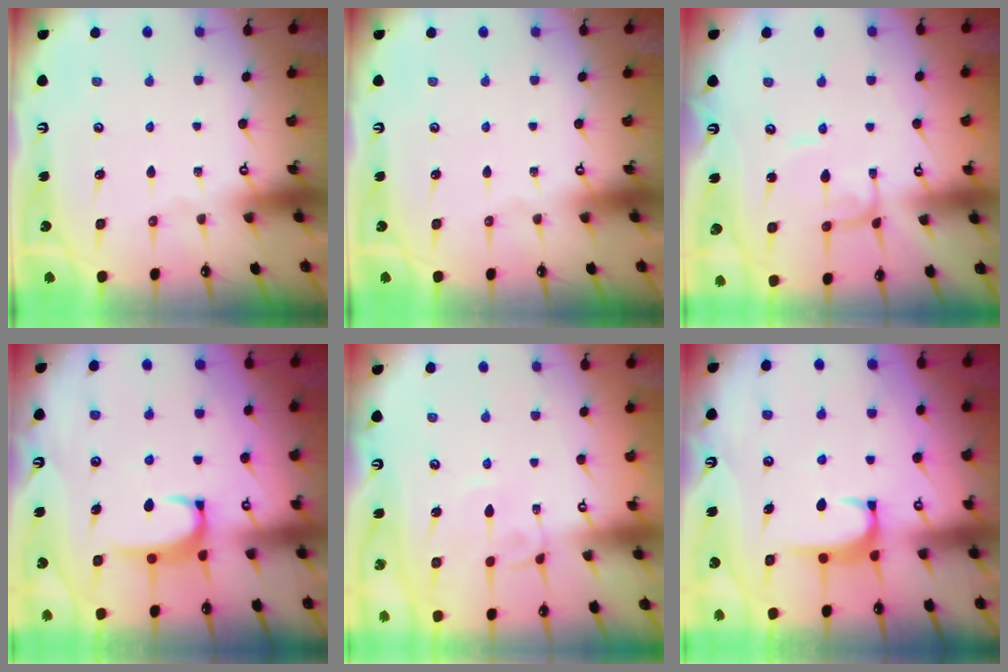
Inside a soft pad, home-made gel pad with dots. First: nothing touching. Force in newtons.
{"total": 0.0}
{"total": 1.7, "press": 1.7, "slide": 0.1}
{"total": 3.2, "press": 3.1, "slide": 0.4}
{"total": 2.6, "press": 2.6, "slide": 0.3}
{"total": 1.9, "press": 1.9, "slide": 0.5}